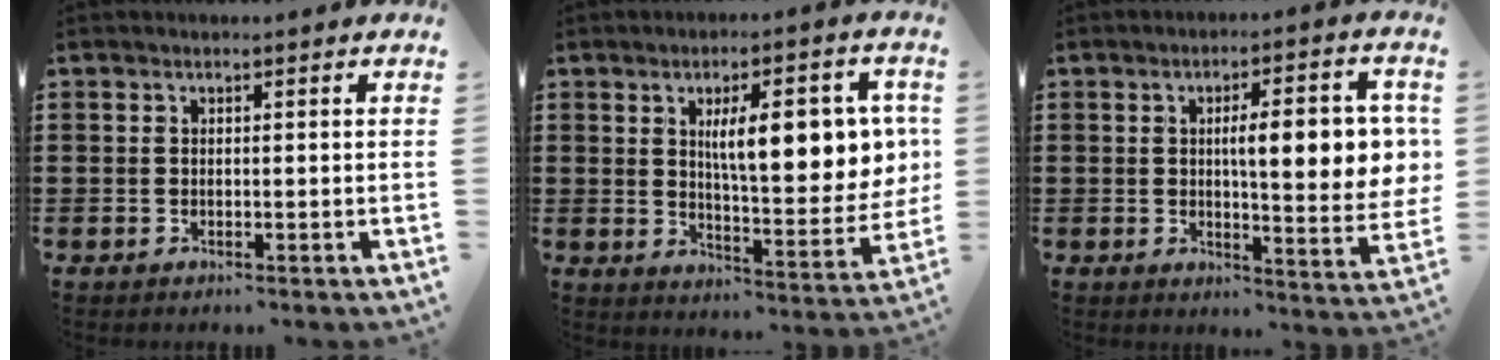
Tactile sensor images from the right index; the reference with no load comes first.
{"total": 11.9, "force": [3.0, 4.0, 10.8], "torque": [-0.166, -0.003, 0.044]}
{"total": 10.2, "force": [1.5, 2.2, 9.8], "torque": [-0.148, -0.004, 0.017]}